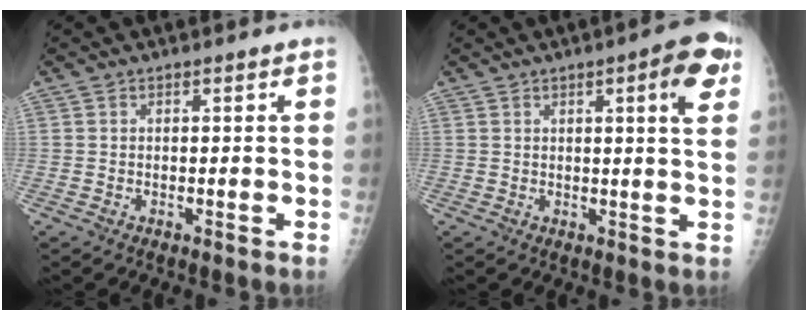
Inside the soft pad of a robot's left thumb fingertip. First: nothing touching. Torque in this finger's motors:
{"motor_torque": [-0.04, 0.41, 0.11, -0.05, 0.07]}